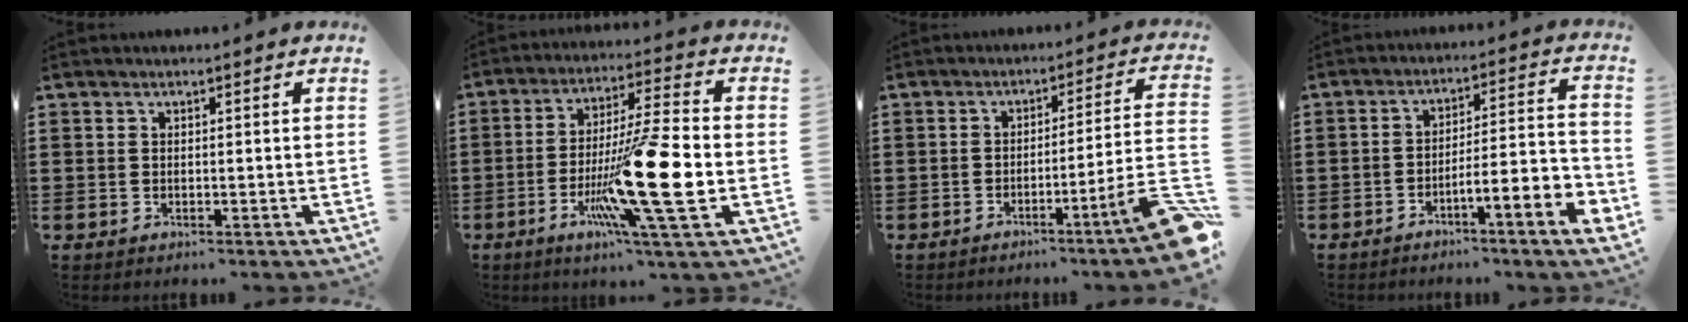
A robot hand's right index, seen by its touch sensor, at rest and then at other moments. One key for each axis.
{"total": 17.2, "fx": -4.5, "fy": 2.0, "fz": 16.4, "tx": -0.297, "ty": -0.014, "tz": -0.075}
{"total": 7.2, "fx": -3.6, "fy": -0.2, "fz": 6.2, "tx": -0.093, "ty": -0.026, "tz": -0.070}
{"total": 5.7, "fx": -3.8, "fy": 0.2, "fz": 4.2, "tx": -0.072, "ty": -0.016, "tz": -0.075}